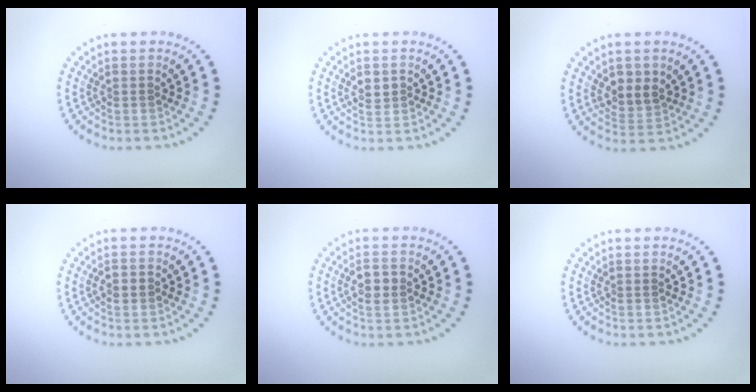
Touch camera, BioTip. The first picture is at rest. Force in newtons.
{"total": 1.3, "press": 1.3, "slide": 0.1}
{"total": 2.9, "press": 2.7, "slide": 1.1}
{"total": 1.5, "press": 1.5, "slide": 0.1}
{"total": 1.9, "press": 1.9, "slide": 0.4}
{"total": 0.0}